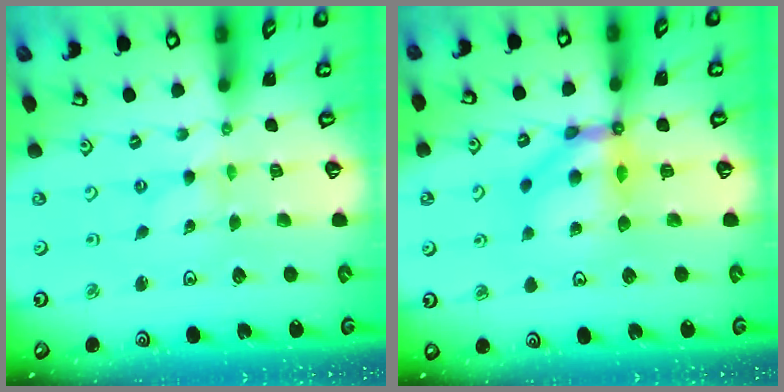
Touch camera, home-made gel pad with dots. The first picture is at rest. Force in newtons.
{"total": 10.3, "press": 10.2, "slide": 1.2}